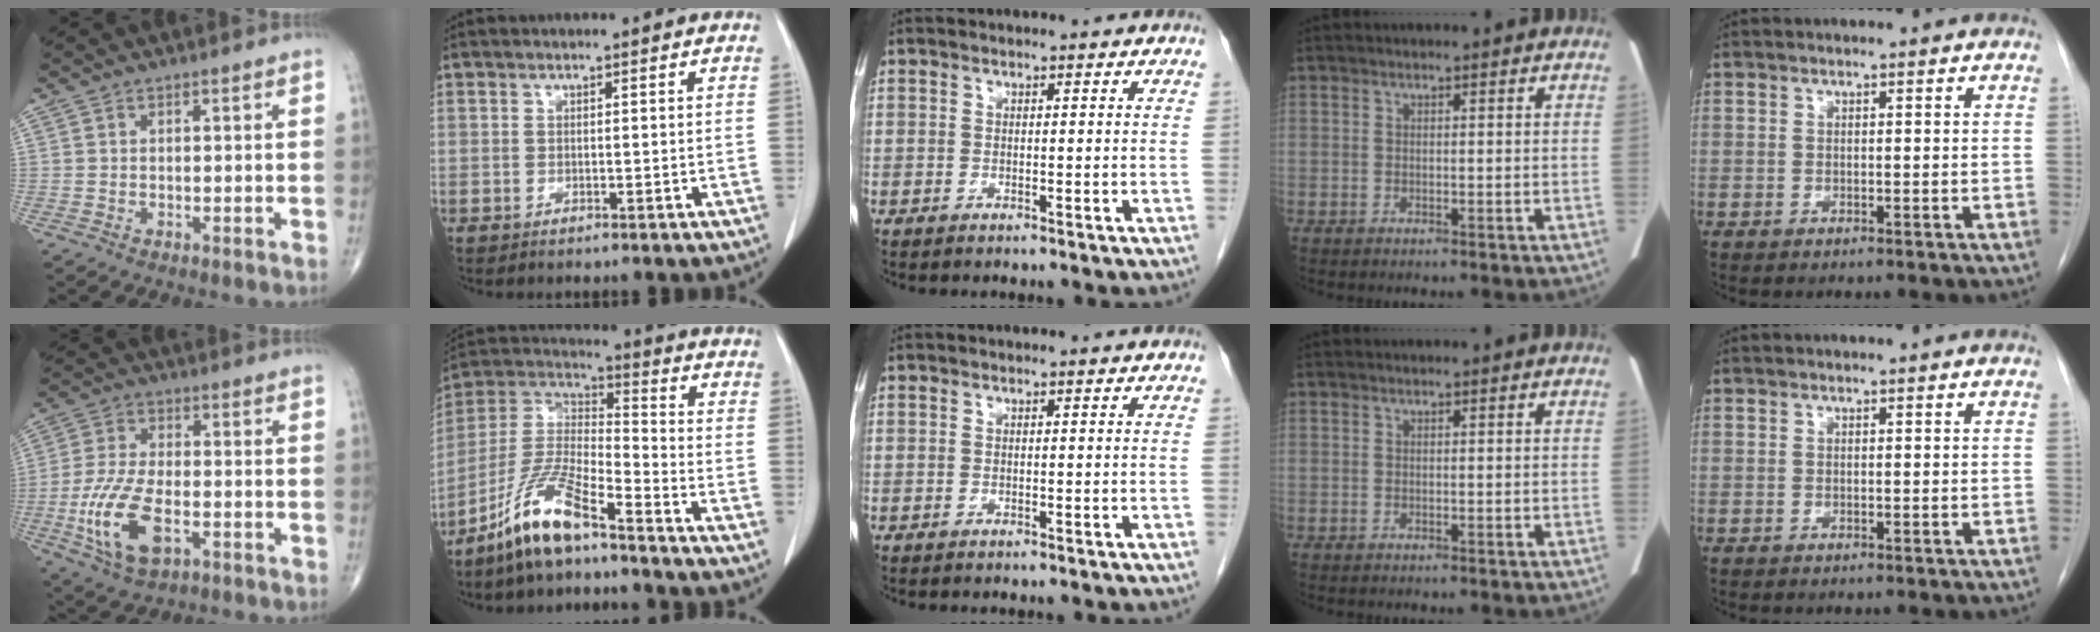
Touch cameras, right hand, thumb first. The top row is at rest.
{"thumb": {"total": 13.0, "force": [-4.0, 6.3, 10.6], "torque": [-0.221, 0.007, -0.070]}, "index": {"total": 12.0, "force": [-8.7, 1.8, 8.1], "torque": [-0.176, -0.005, -0.171]}}